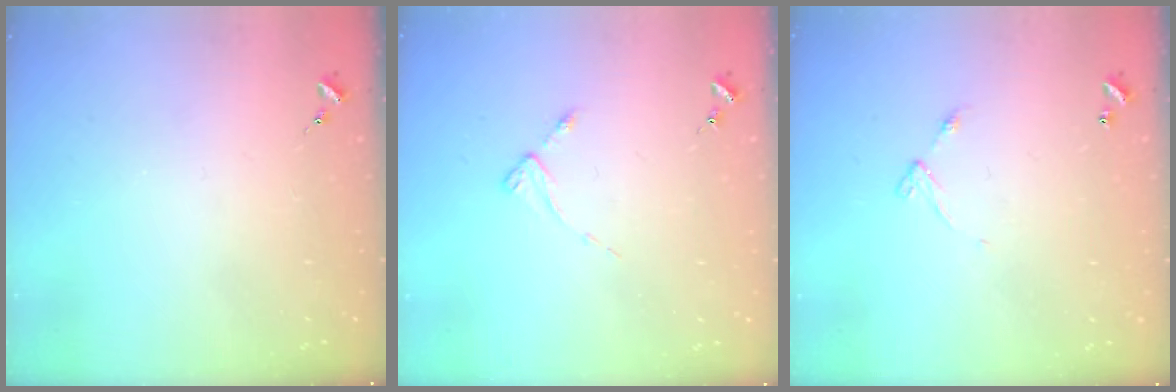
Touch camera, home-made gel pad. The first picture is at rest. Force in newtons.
{"total": 2.8, "press": 2.8, "slide": 0.3}
{"total": 5.9, "press": 5.9, "slide": 0.6}